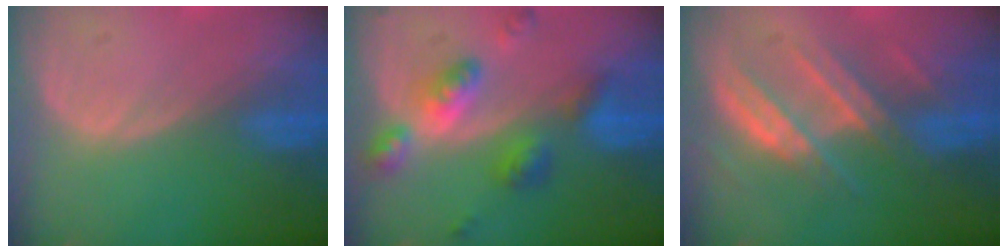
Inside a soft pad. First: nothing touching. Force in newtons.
{"total": 7.4, "press": 7.4, "slide": 0.5}
{"total": 7.4, "press": 7.2, "slide": 1.9}